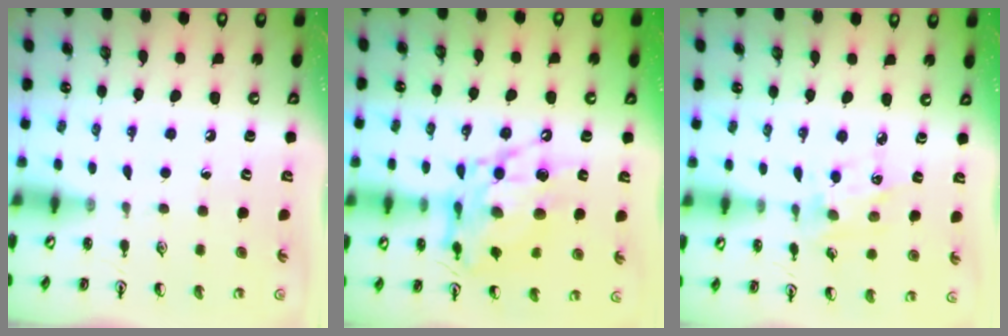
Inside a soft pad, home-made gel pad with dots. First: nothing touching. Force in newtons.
{"total": 14.3, "press": 14.3, "slide": 1.4}
{"total": 2.9, "press": 2.9, "slide": 0.7}